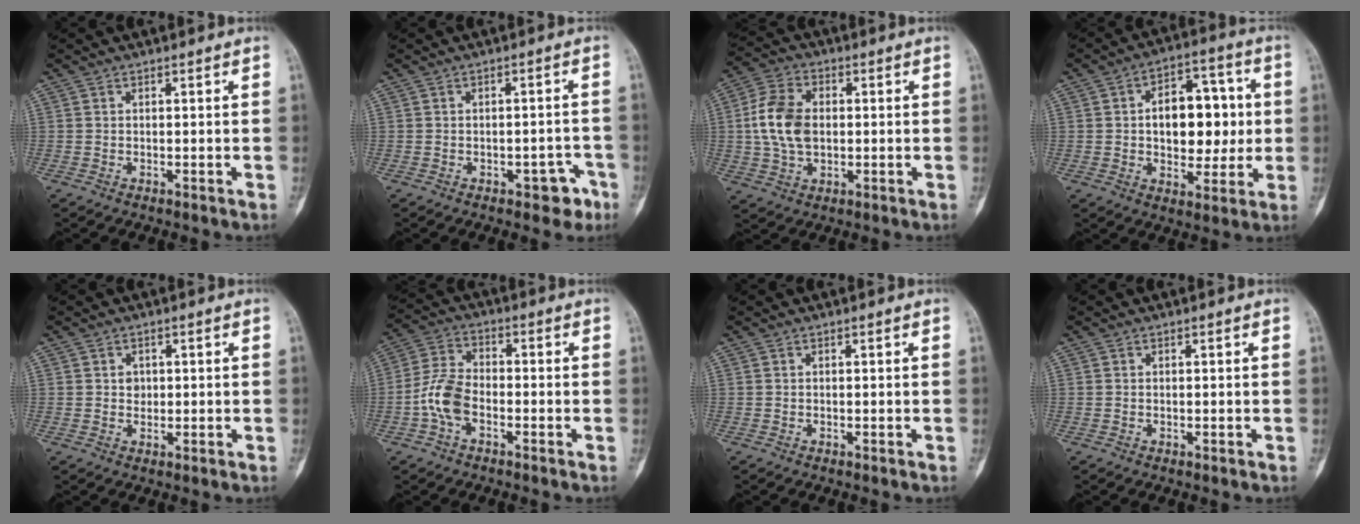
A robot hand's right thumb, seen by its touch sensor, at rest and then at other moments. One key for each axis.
{"total": 4.9, "fx": -2.6, "fy": 2.6, "fz": 3.1, "tx": -0.014, "ty": 0.025, "tz": -0.028}
{"total": 11.0, "fx": 0.6, "fy": 7.4, "fz": 8.2, "tx": -0.154, "ty": 0.010, "tz": 0.011}
{"total": 15.0, "fx": 0.8, "fy": 9.4, "fz": 11.7, "tx": -0.116, "ty": 0.020, "tz": 0.013}
{"total": 1.9, "fx": 0.4, "fy": 1.6, "fz": 0.8, "tx": 0.001, "ty": 0.001, "tz": 0.006}
{"total": 7.9, "fx": -2.6, "fy": 4.7, "fz": 5.8, "tx": -0.117, "ty": 0.027, "tz": -0.058}
{"total": 0.0}
{"total": 0.0}